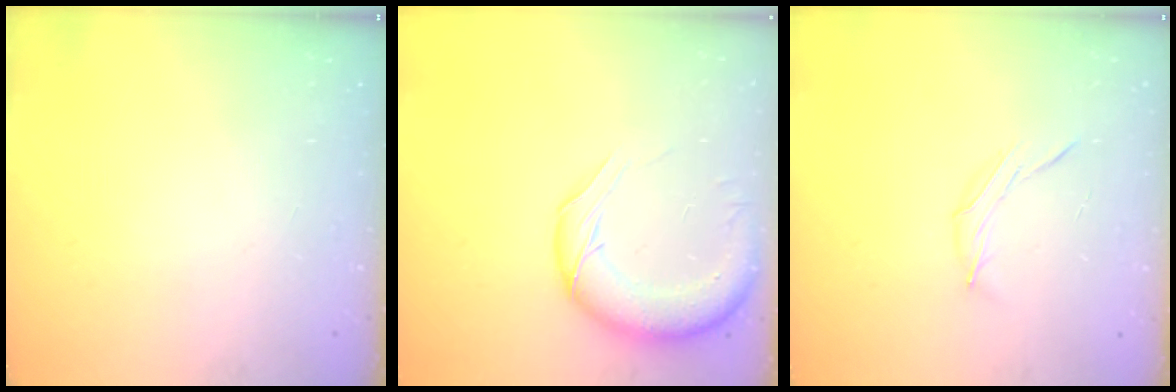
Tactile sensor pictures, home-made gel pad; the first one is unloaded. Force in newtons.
{"total": 13.8, "press": 13.4, "slide": 3.5}
{"total": 6.6, "press": 6.4, "slide": 1.7}